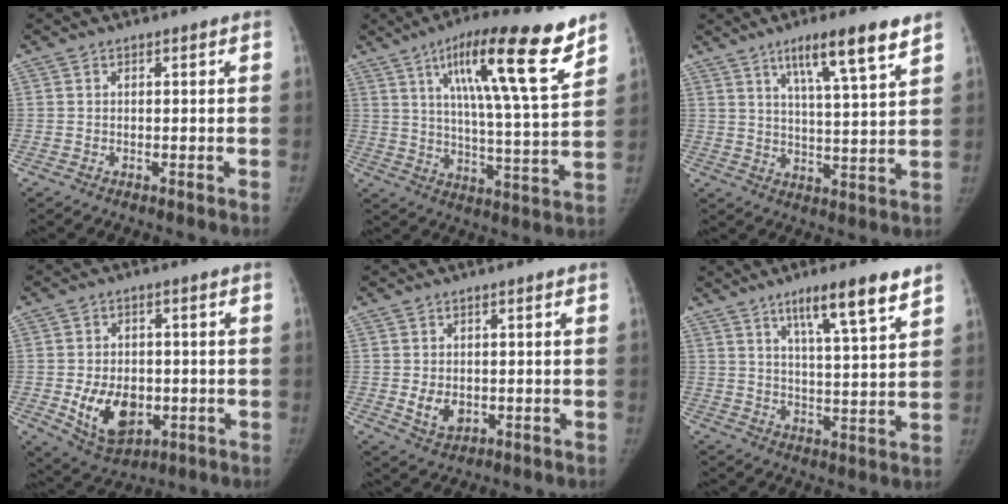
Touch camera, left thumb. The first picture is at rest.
{"total": 19.9, "force": [11.6, 2.9, 15.9], "torque": [-0.230, -0.048, 0.182]}
{"total": 11.4, "force": [7.2, 1.3, 8.7], "torque": [-0.137, -0.033, 0.117]}
{"total": 10.8, "force": [-2.4, 7.5, 7.4], "torque": [-0.096, -0.002, -0.022]}
{"total": 4.0, "force": [-0.5, 3.0, 2.6], "torque": [-0.034, -0.008, 0.001]}
{"total": 10.9, "force": [7.1, 1.2, 8.1], "torque": [-0.123, -0.035, 0.114]}